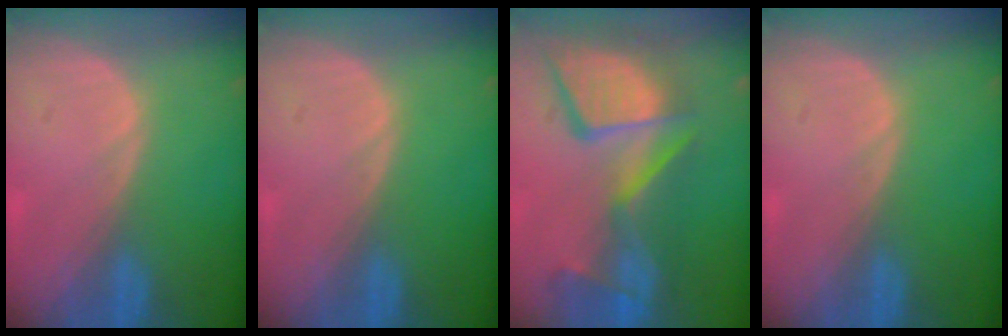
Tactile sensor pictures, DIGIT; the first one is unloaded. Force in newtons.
{"total": 0.0}
{"total": 13.6, "press": 11.2, "slide": 7.7}
{"total": 0.0}